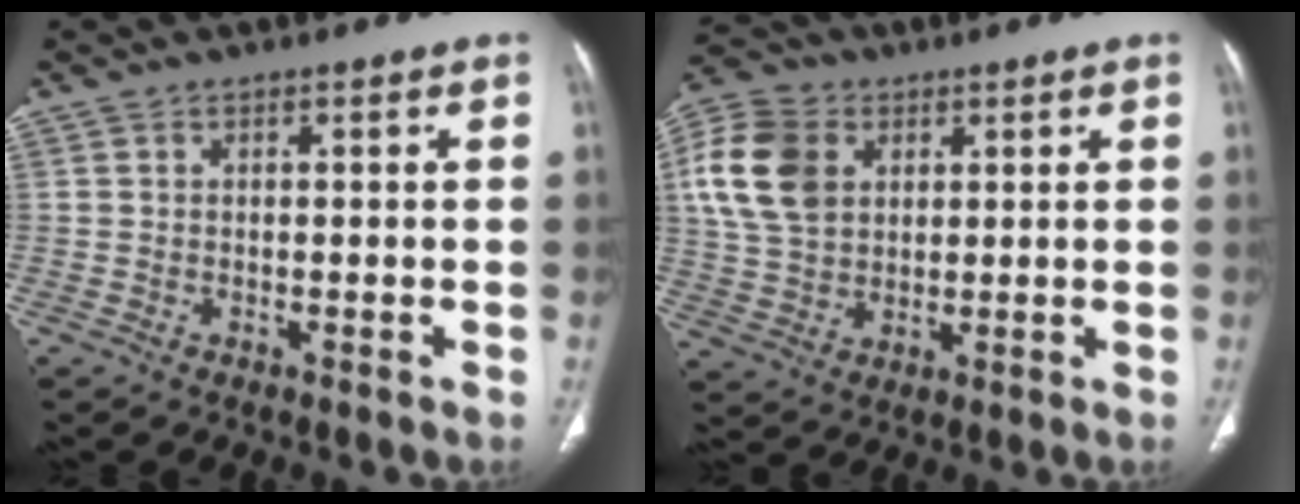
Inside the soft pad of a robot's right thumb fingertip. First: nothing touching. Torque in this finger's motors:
{"motor_torque": [-0.21, 0.71, 1.16, 0.20, 0.10]}